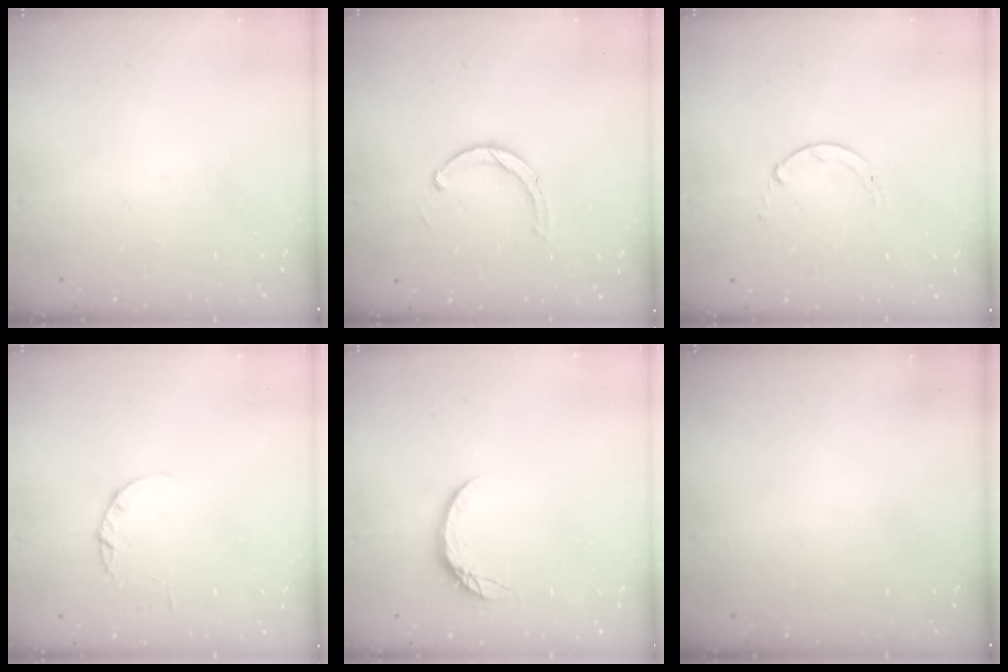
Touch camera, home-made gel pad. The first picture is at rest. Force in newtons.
{"total": 2.9, "press": 2.9, "slide": 0.4}
{"total": 0.7, "press": 0.7, "slide": 0.1}
{"total": 2.2, "press": 2.2, "slide": 0.4}
{"total": 5.3, "press": 5.2, "slide": 0.6}
{"total": 0.0}